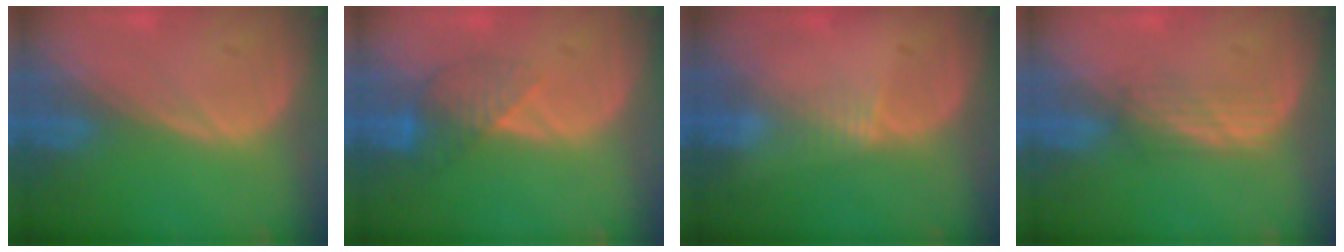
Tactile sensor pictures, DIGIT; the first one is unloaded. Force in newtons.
{"total": 4.2, "press": 4.2, "slide": 0.5}
{"total": 1.4, "press": 1.1, "slide": 0.8}
{"total": 2.7, "press": 2.5, "slide": 0.9}